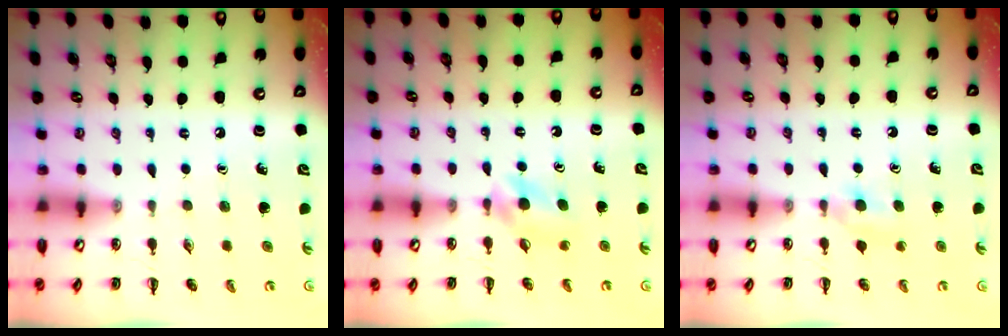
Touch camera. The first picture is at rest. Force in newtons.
{"total": 3.6, "press": 3.4, "slide": 1.3}
{"total": 3.9, "press": 3.6, "slide": 1.4}